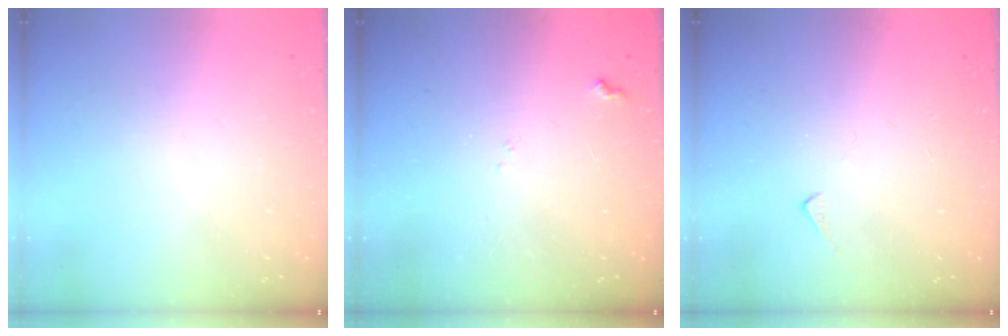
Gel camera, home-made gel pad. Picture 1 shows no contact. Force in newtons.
{"total": 6.2, "press": 6.2, "slide": 0.6}
{"total": 4.4, "press": 4.4, "slide": 0.6}